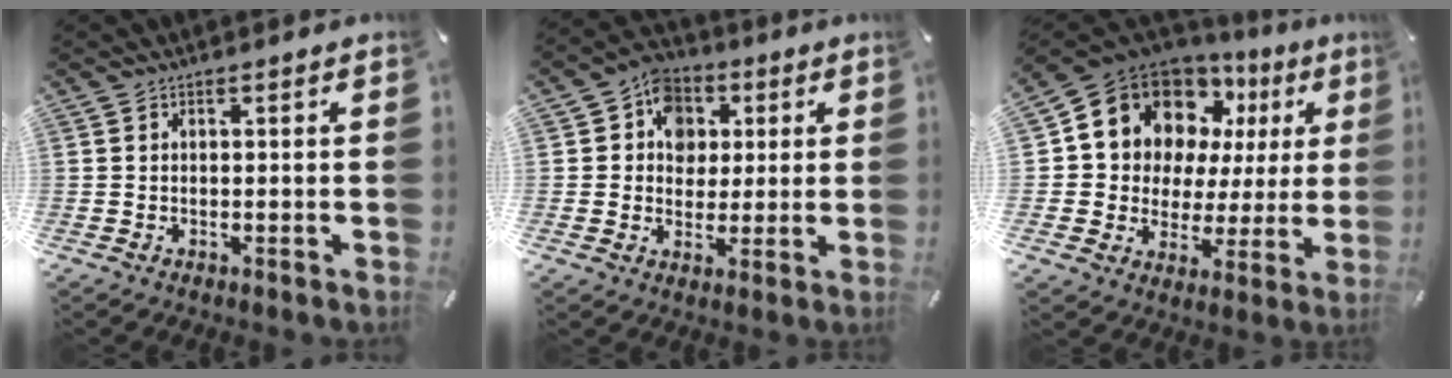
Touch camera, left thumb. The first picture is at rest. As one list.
[{"total": 9.3, "force": [1.6, 8.5, 3.3], "torque": [-0.050, -0.003, 0.027]}, {"total": 14.3, "force": [7.6, 11.2, 4.8], "torque": [-0.091, -0.056, 0.141]}]